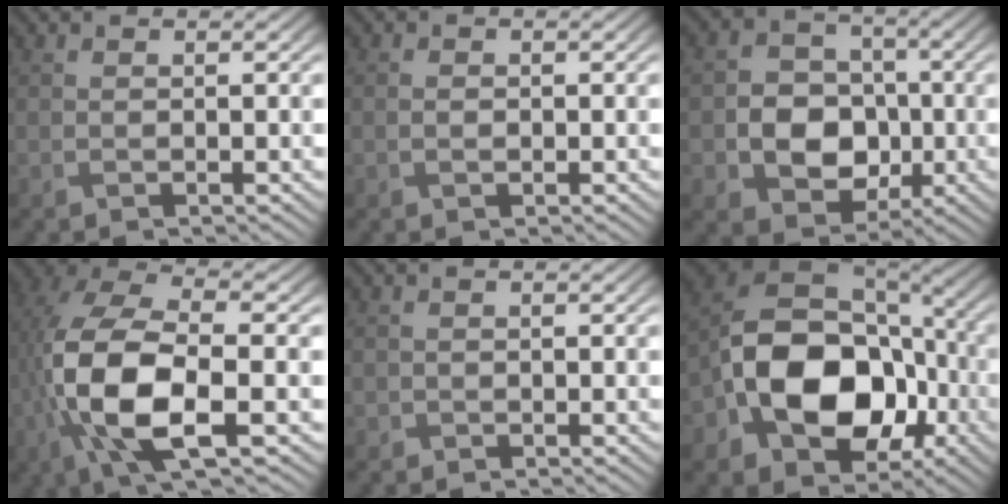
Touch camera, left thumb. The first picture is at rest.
{"total": 0.9, "force": [-0.1, 0.6, 0.7], "torque": [-0.014, 0.000, 0.000]}
{"total": 8.4, "force": [-1.8, 6.7, 4.7], "torque": [-0.096, -0.009, -0.048]}
{"total": 12.8, "force": [-3.0, 5.6, 11.2], "torque": [-0.254, -0.005, -0.064]}
{"total": 0.8, "force": [-0.4, 0.7, 0.0], "torque": [0.006, -0.004, -0.009]}
{"total": 15.7, "force": [-3.7, 11.2, 10.4], "torque": [-0.198, -0.021, -0.071]}